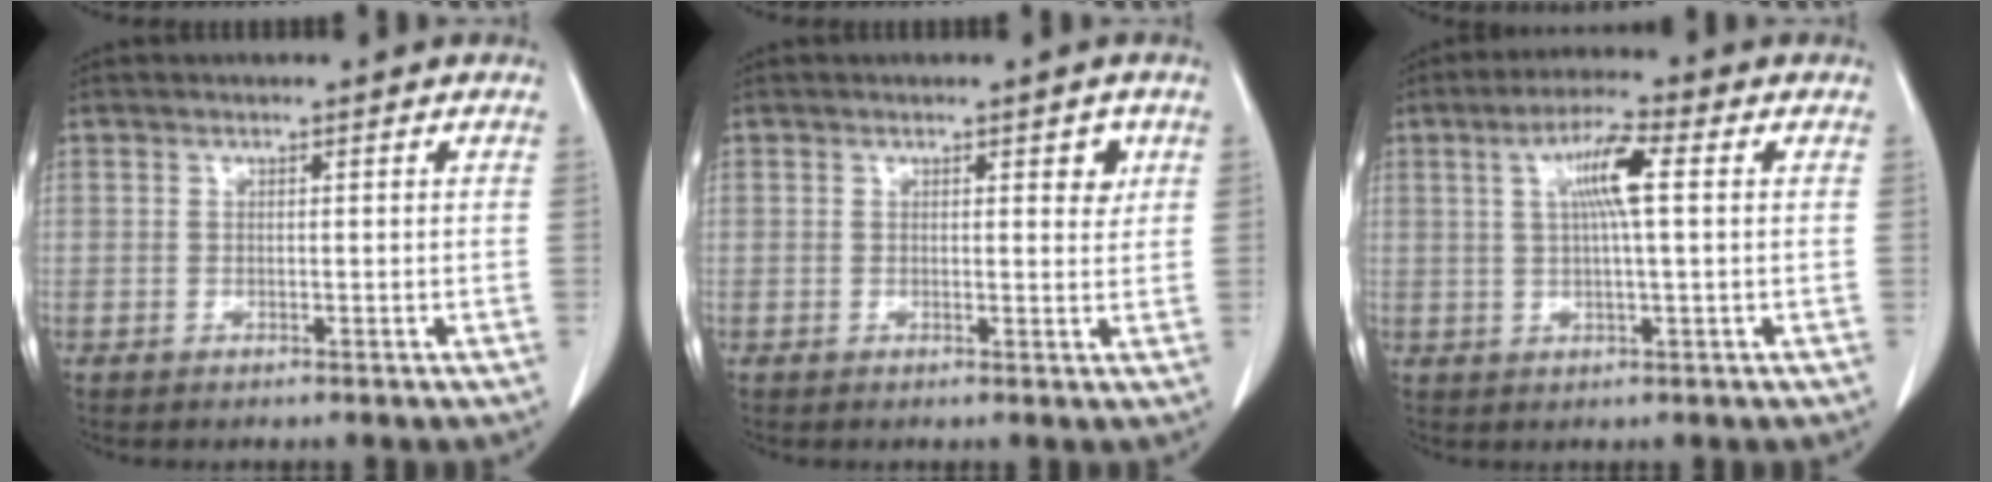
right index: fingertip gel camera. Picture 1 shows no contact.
{"total": 2.3, "force": [1.1, 0.9, 1.8], "torque": [-0.019, -0.004, 0.013]}
{"total": 6.7, "force": [1.6, 0.5, 6.5], "torque": [-0.119, 0.009, 0.027]}